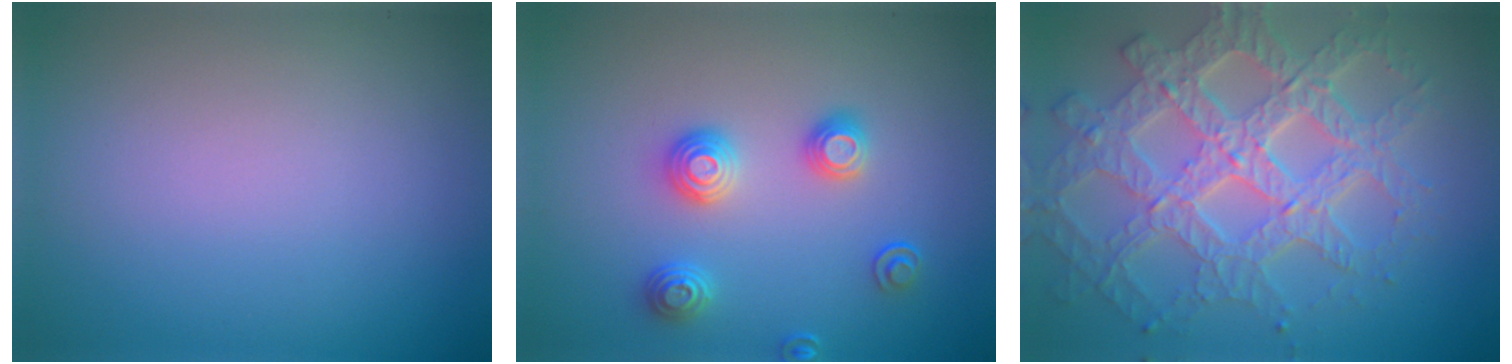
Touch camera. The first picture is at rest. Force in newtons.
{"total": 2.9, "press": 2.7, "slide": 1.1}
{"total": 7.5, "press": 6.2, "slide": 4.3}